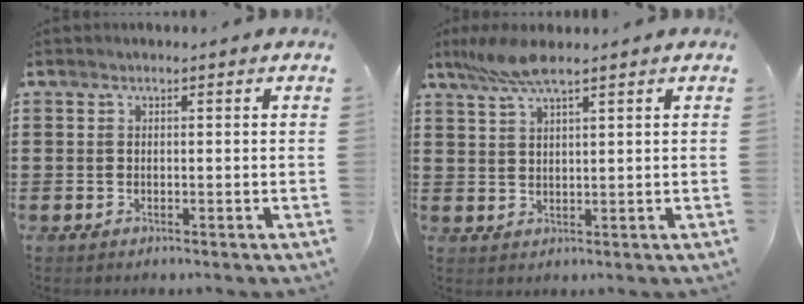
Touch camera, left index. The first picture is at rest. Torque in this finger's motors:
{"motor_torque": [0.84, -0.14, 0.31, 0.06]}